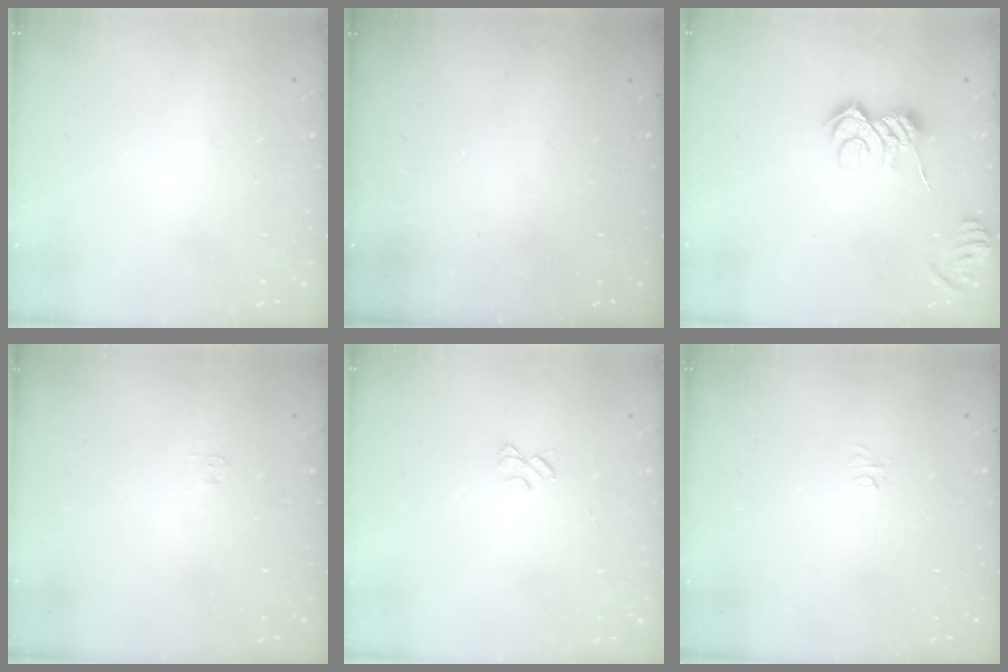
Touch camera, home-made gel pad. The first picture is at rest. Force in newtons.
{"total": 2.3, "press": 2.2, "slide": 0.8}
{"total": 8.3, "press": 8.2, "slide": 0.8}
{"total": 3.1, "press": 3.0, "slide": 0.4}
{"total": 3.8, "press": 3.8, "slide": 0.3}
{"total": 3.1, "press": 3.0, "slide": 0.3}